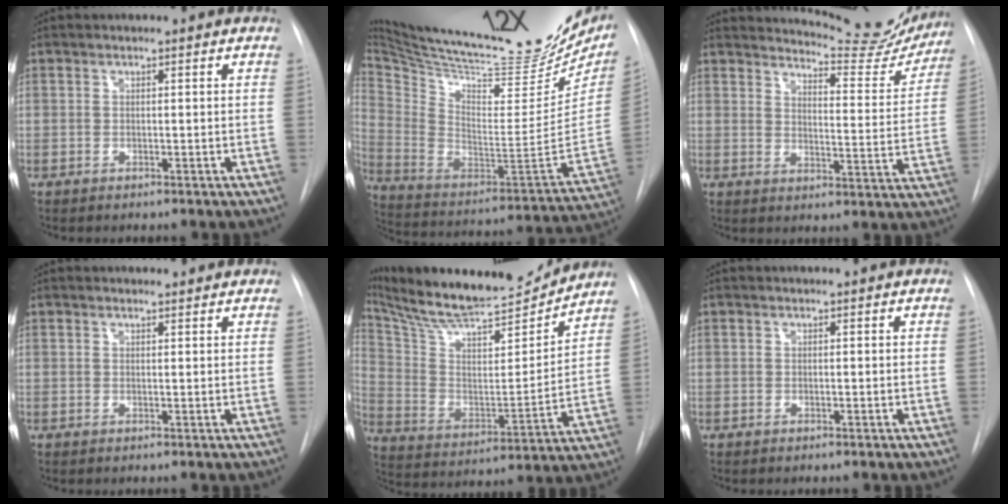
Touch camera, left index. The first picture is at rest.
{"total": 34.3, "force": [28.4, 6.6, 18.1], "torque": [-0.299, -0.059, 0.403]}
{"total": 14.2, "force": [13.8, 2.1, 2.7], "torque": [-0.029, -0.062, 0.156]}
{"total": 1.9, "force": [1.9, 0.4, 0.1], "torque": [-0.010, 0.003, 0.019]}
{"total": 21.7, "force": [20.2, 2.1, 7.8], "torque": [-0.148, -0.023, 0.321]}
{"total": 0.0}